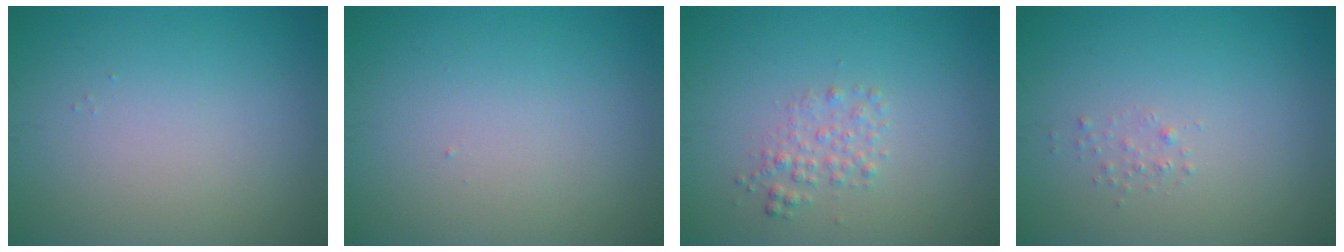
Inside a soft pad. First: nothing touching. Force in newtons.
{"total": 0.0}
{"total": 1.6, "press": 1.6, "slide": 0.0}
{"total": 0.6, "press": 0.6, "slide": 0.0}